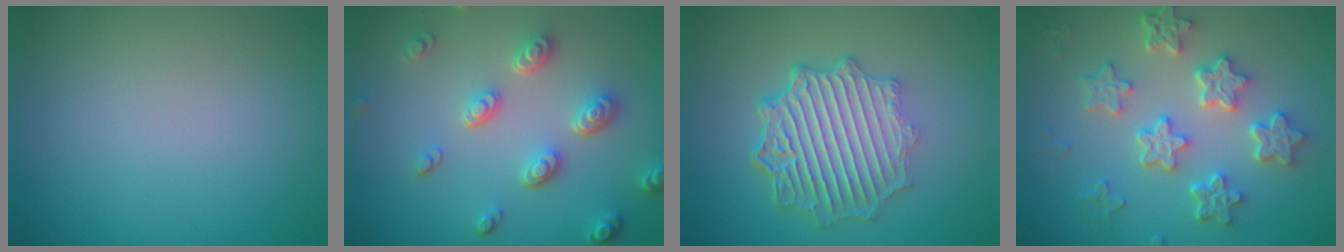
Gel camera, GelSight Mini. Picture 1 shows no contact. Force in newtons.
{"total": 4.5, "press": 3.6, "slide": 2.8}
{"total": 6.9, "press": 5.2, "slide": 4.6}
{"total": 5.8, "press": 4.7, "slide": 3.4}